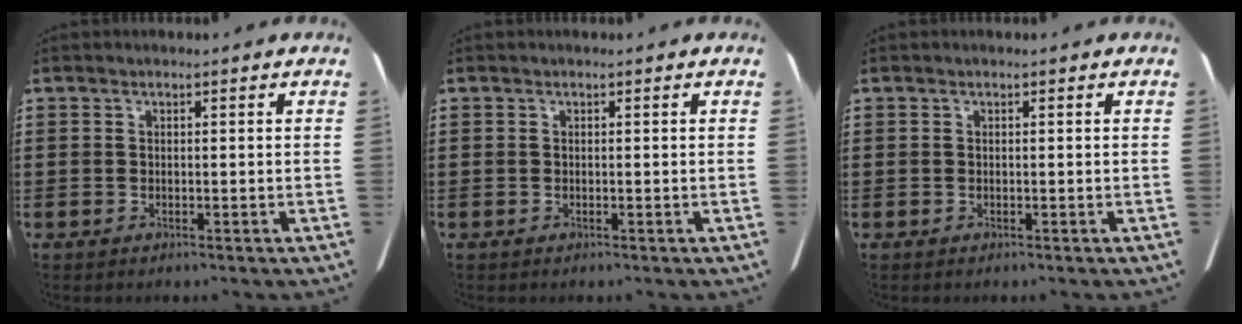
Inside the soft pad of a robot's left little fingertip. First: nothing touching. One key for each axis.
{"total": 0.0}
{"total": 0.0}